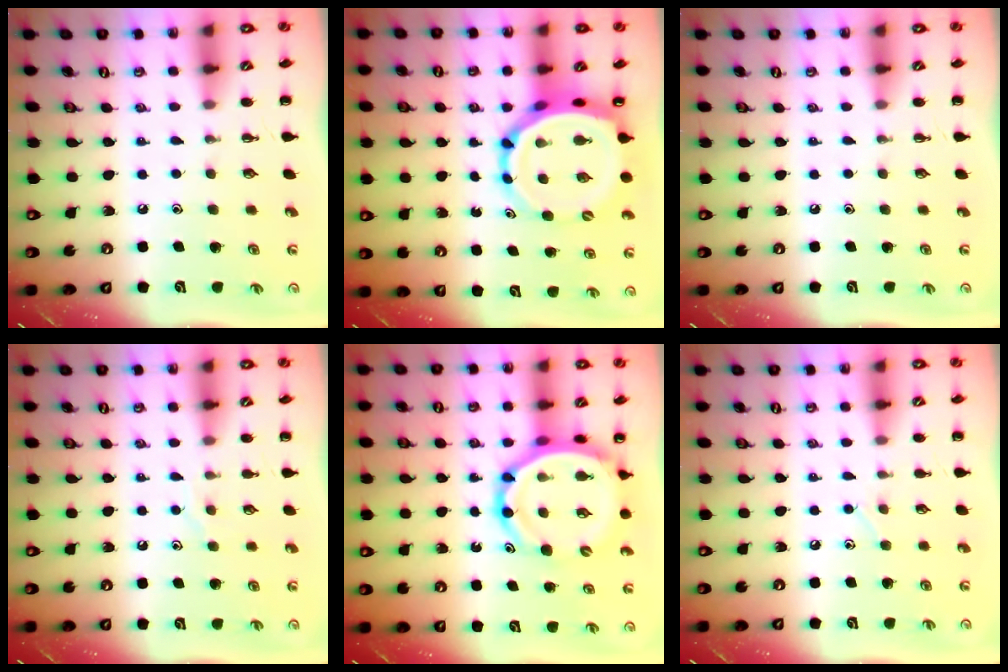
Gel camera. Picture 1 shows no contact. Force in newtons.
{"total": 9.1, "press": 8.9, "slide": 1.9}
{"total": 0.0}
{"total": 5.8, "press": 5.7, "slide": 0.9}
{"total": 13.7, "press": 13.1, "slide": 4.0}
{"total": 4.2, "press": 4.0, "slide": 1.3}